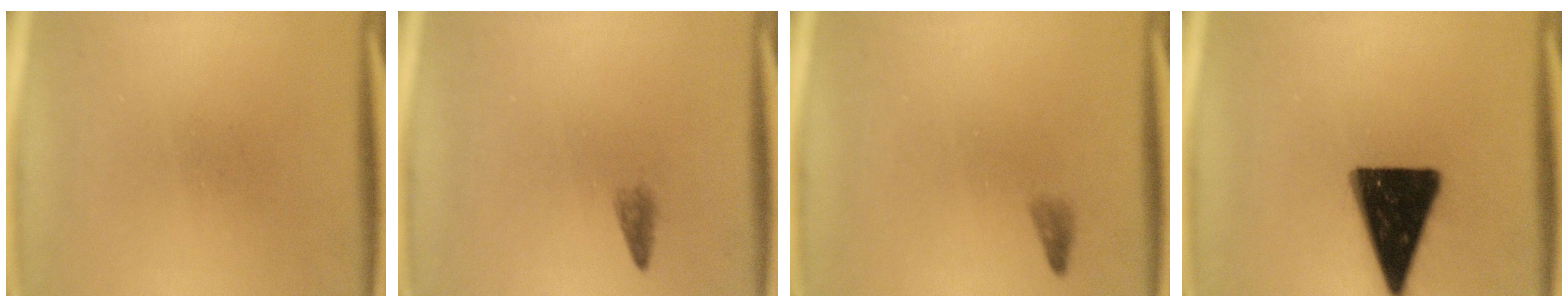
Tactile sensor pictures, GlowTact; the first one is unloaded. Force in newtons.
{"total": 1.1}
{"total": 0.9}
{"total": 17.4}